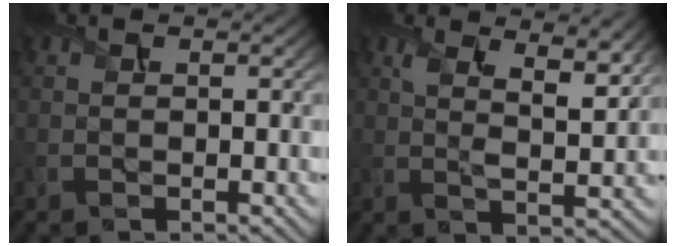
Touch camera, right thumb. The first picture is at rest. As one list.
[{"total": 7.4, "force": [4.1, 2.3, 5.7], "torque": [-0.102, -0.006, 0.072]}]